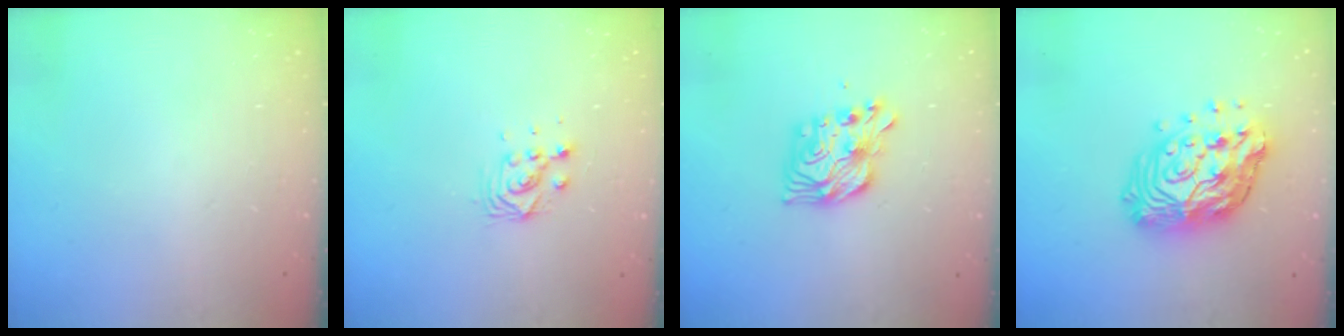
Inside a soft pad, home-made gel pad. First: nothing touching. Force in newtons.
{"total": 6.2, "press": 6.2, "slide": 0.2}
{"total": 10.5, "press": 10.5, "slide": 1.0}
{"total": 18.3, "press": 18.2, "slide": 1.8}